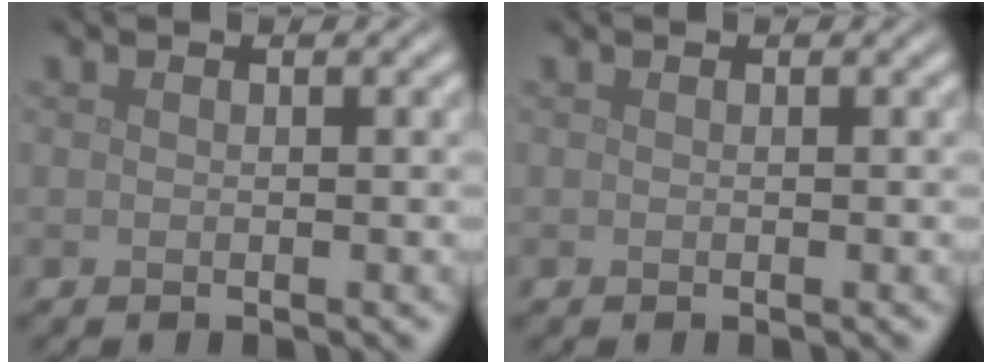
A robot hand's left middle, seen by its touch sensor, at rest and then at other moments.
{"total": 0.0}